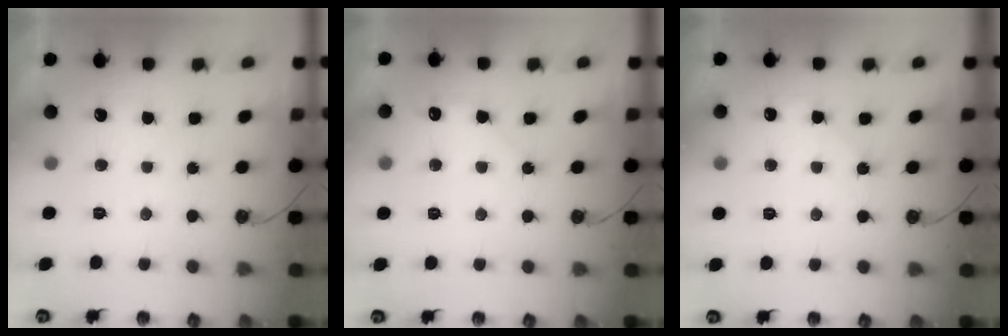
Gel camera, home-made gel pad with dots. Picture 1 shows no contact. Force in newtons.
{"total": 5.8, "press": 5.8, "slide": 0.9}
{"total": 4.8, "press": 4.7, "slide": 0.7}